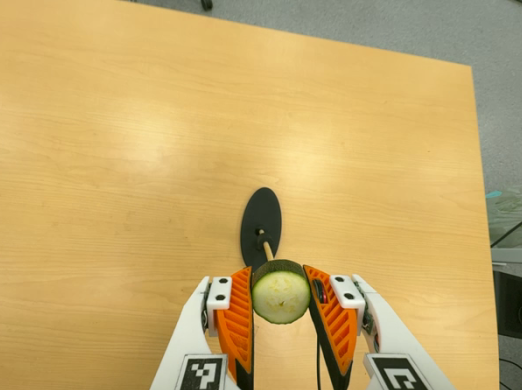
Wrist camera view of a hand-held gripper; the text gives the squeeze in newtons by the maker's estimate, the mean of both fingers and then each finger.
{"total": 8.4, "left": 7.7, "right": 9.1}